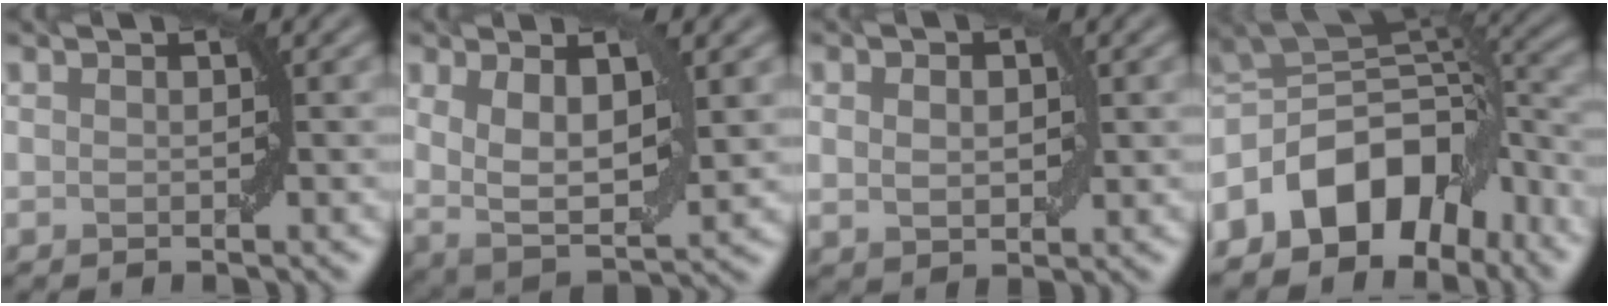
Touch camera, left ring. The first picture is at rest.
{"total": 6.0, "force": [1.3, 2.4, 5.3], "torque": [-0.102, -0.009, 0.025]}
{"total": 2.4, "force": [0.4, 1.5, 1.8], "torque": [-0.030, 0.001, 0.012]}
{"total": 10.2, "force": [-5.7, 6.2, 5.7], "torque": [-0.075, 0.017, -0.117]}